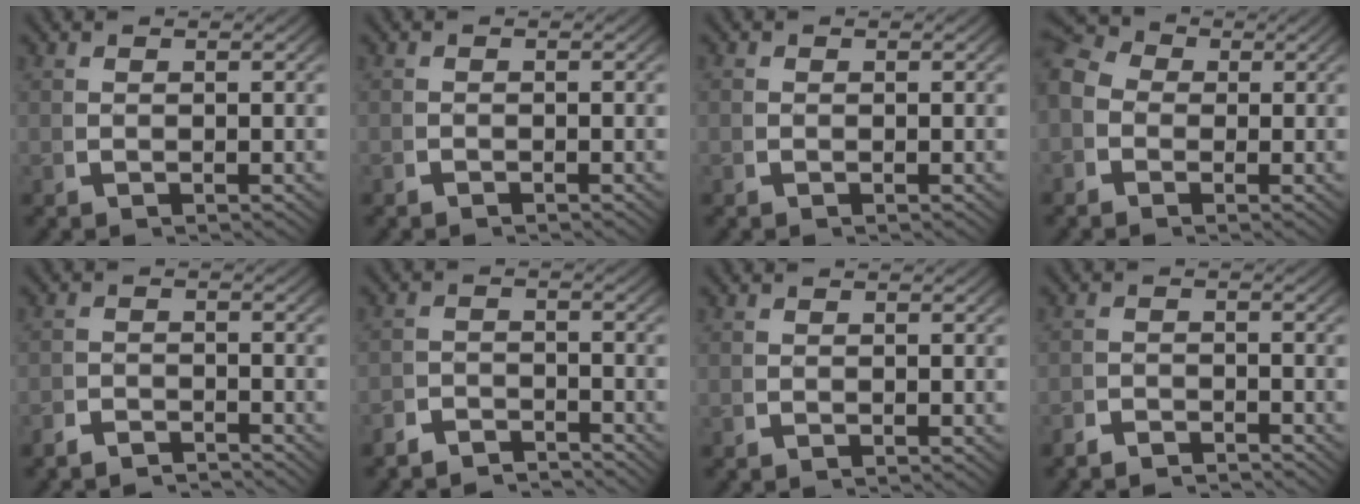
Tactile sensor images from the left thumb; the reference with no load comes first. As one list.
[{"total": 0.6, "force": [-0.6, 0.2, 0.1], "torque": [0.000, -0.005, -0.011]}, {"total": 0.0}, {"total": 6.3, "force": [1.2, 5.2, 3.4], "torque": [-0.056, 0.005, 0.001]}, {"total": 2.7, "force": [-2.7, 0.6, 0.1], "torque": [0.001, -0.010, -0.051]}, {"total": 3.7, "force": [-3.6, 0.8, 0.2], "torque": [0.006, -0.014, -0.068]}, {"total": 0.0}, {"total": 2.7, "force": [-2.7, 0.5, 0.1], "torque": [0.004, -0.011, -0.050]}]